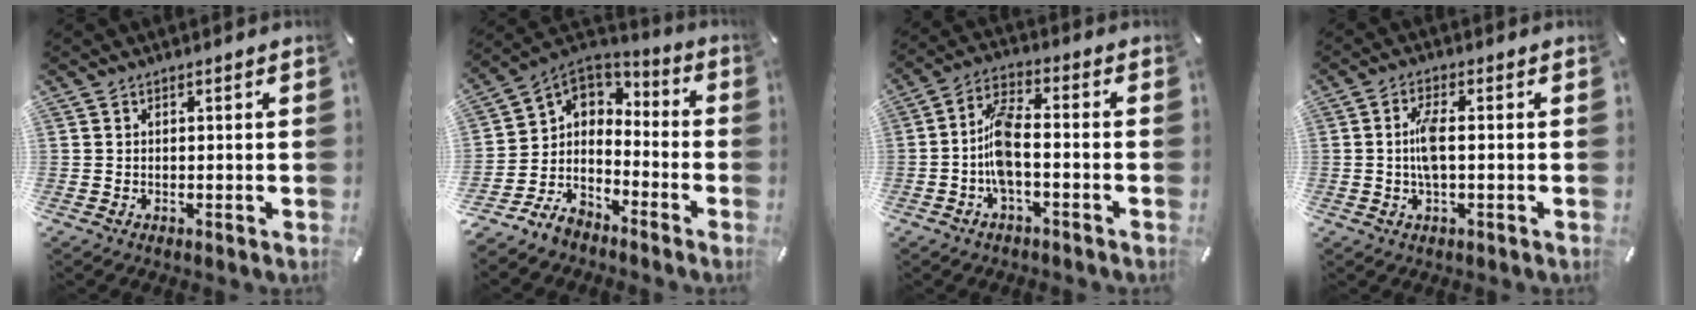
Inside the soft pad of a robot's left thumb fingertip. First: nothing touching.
{"total": 6.9, "force": [-3.5, 6.0, 0.6], "torque": [-0.039, -0.003, -0.065]}
{"total": 10.5, "force": [-3.0, 4.2, 9.1], "torque": [-0.202, -0.004, -0.056]}
{"total": 5.3, "force": [-0.2, 1.5, 5.1], "torque": [-0.102, -0.001, -0.008]}